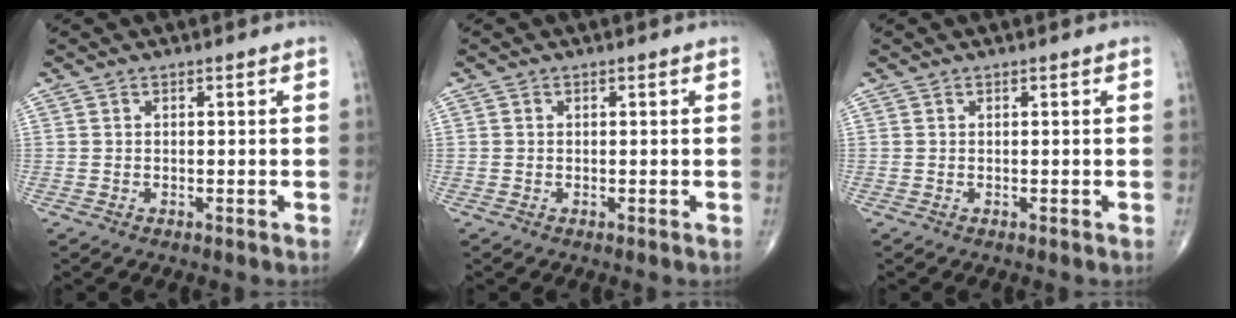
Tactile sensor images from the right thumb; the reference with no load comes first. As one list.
[{"total": 0.0}, {"total": 0.0}]